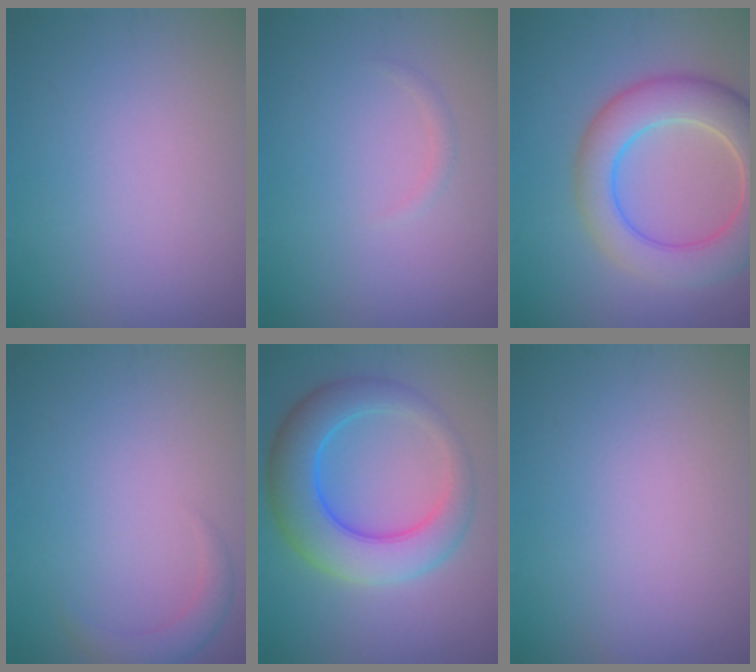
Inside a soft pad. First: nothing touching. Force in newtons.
{"total": 0.6, "press": 0.6, "slide": 0.0}
{"total": 8.0, "press": 7.9, "slide": 0.6}
{"total": 1.8, "press": 1.8, "slide": 0.3}
{"total": 7.6, "press": 7.6, "slide": 0.1}
{"total": 0.0}